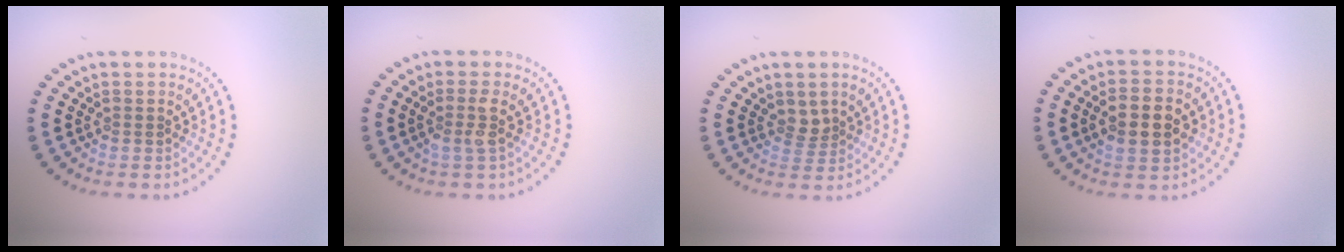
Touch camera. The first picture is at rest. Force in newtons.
{"total": 1.7, "press": 1.4, "slide": 1.0}
{"total": 1.5, "press": 1.0, "slide": 1.0}
{"total": 4.3, "press": 4.3, "slide": 0.1}